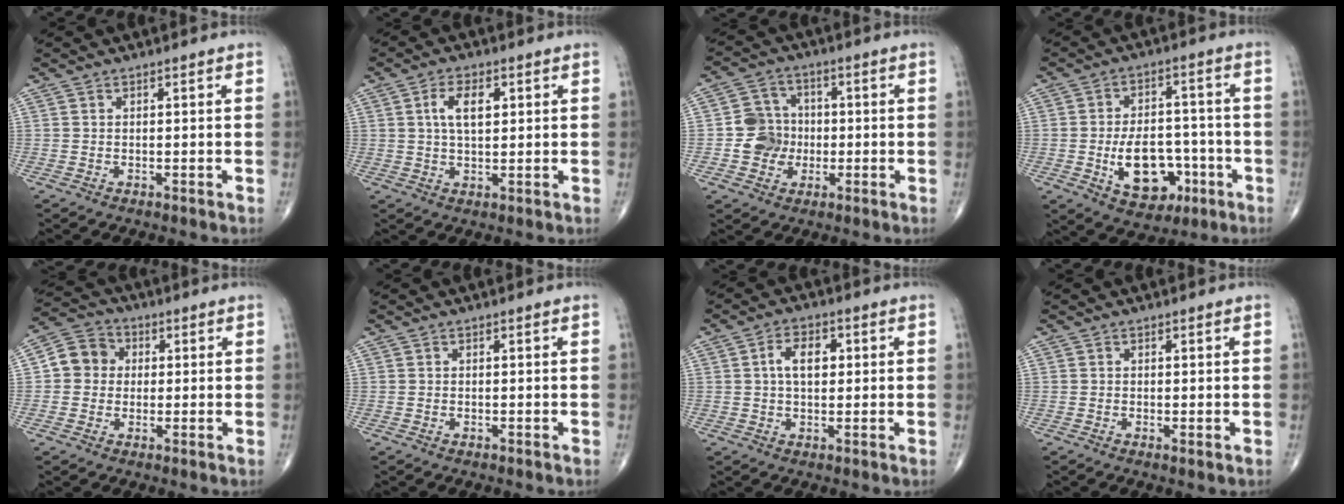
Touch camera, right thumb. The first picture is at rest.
{"total": 5.9, "force": [1.6, 2.9, 4.8], "torque": [-0.088, 0.000, 0.028]}
{"total": 7.3, "force": [-1.1, 6.8, 2.5], "torque": [-0.011, 0.015, -0.025]}
{"total": 13.0, "force": [-3.9, 8.4, 9.2], "torque": [-0.117, 0.026, -0.049]}
{"total": 7.2, "force": [0.6, 6.5, 2.9], "torque": [-0.031, 0.017, -0.004]}
{"total": 0.0}
{"total": 5.9, "force": [1.1, 3.5, 4.7], "torque": [-0.074, 0.009, 0.014]}
{"total": 0.7, "force": [-0.1, 0.2, 0.7], "torque": [-0.017, -0.004, -0.004]}